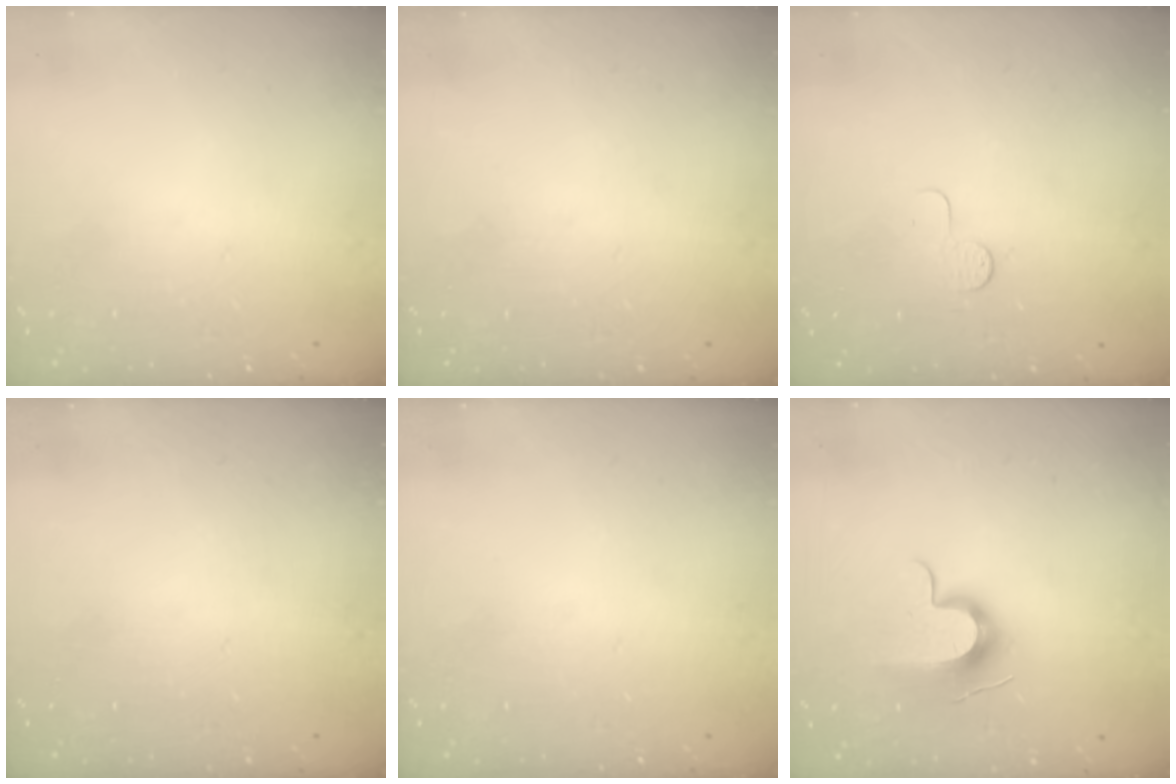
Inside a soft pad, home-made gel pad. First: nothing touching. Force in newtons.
{"total": 0.0}
{"total": 4.0, "press": 4.0, "slide": 0.4}
{"total": 0.0}
{"total": 0.0}
{"total": 10.6, "press": 10.5, "slide": 1.3}